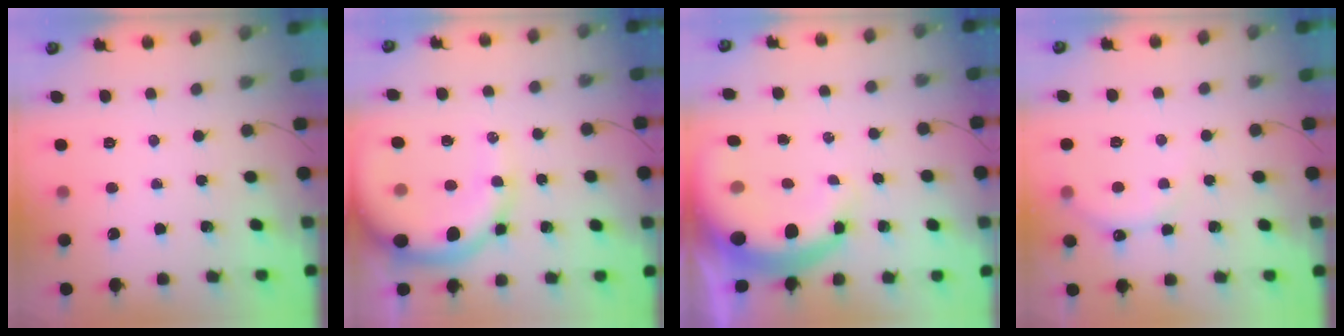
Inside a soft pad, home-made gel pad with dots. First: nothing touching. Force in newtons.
{"total": 12.6, "press": 12.2, "slide": 3.0}
{"total": 9.0, "press": 8.8, "slide": 1.9}
{"total": 6.9, "press": 6.8, "slide": 1.4}